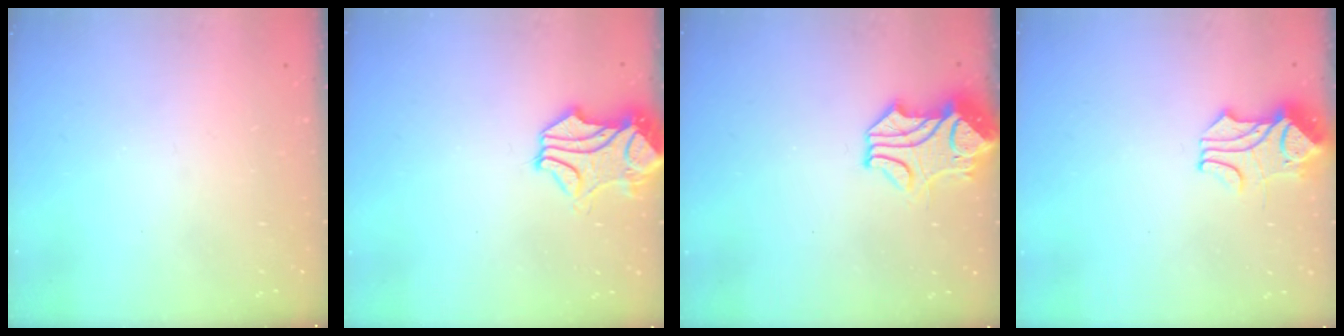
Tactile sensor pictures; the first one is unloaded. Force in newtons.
{"total": 1.7, "press": 1.1, "slide": 1.2}
{"total": 2.5, "press": 2.3, "slide": 1.0}
{"total": 1.8, "press": 1.4, "slide": 1.1}